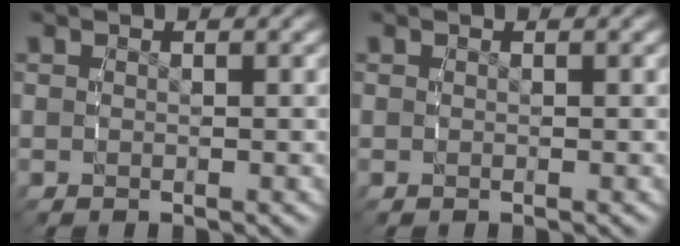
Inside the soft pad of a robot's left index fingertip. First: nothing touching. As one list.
[{"total": 0.0}]